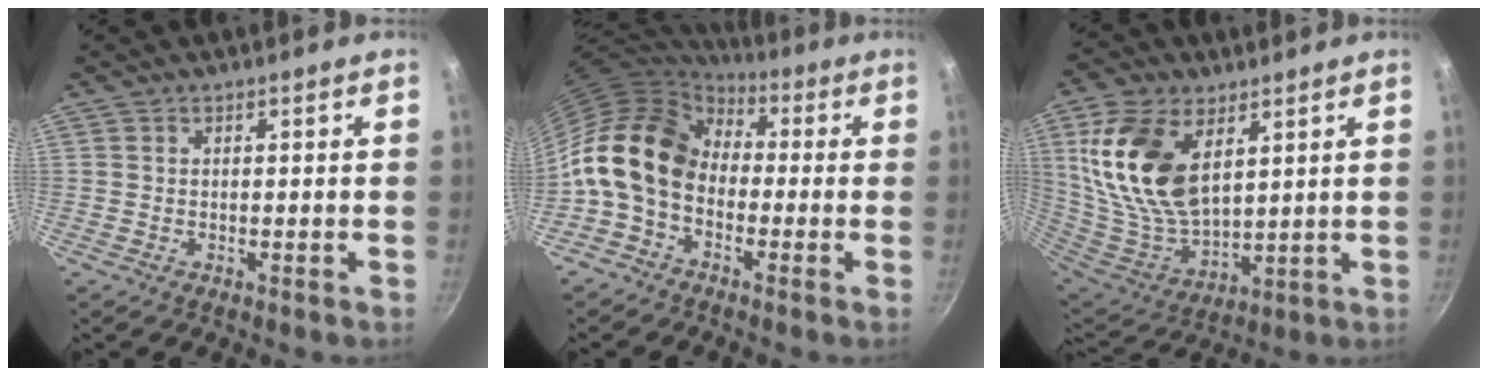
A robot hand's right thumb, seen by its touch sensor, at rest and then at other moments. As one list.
[{"total": 15.5, "force": [-0.6, 12.1, 9.8], "torque": [-0.148, 0.042, -0.030]}, {"total": 19.5, "force": [7.0, 11.3, 14.3], "torque": [-0.272, -0.038, 0.147]}]